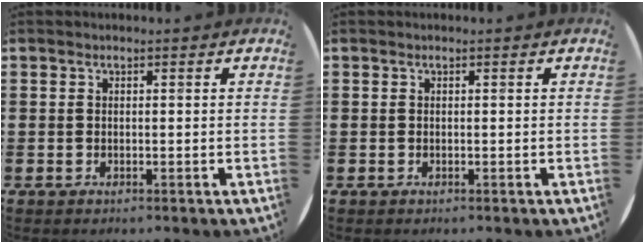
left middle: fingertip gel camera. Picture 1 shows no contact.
{"total": 0.0}